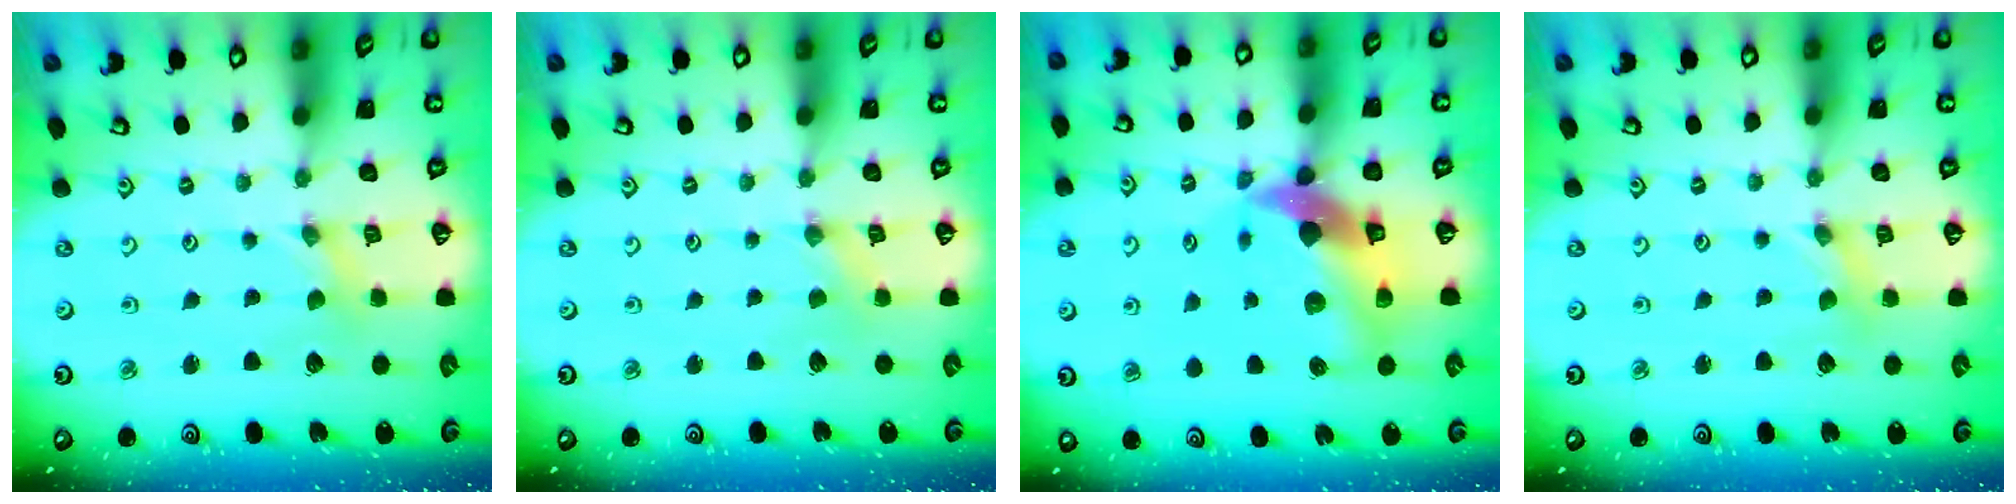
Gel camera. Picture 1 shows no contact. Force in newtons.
{"total": 0.0}
{"total": 14.2, "press": 14.0, "slide": 1.9}
{"total": 1.0, "press": 1.0, "slide": 0.2}